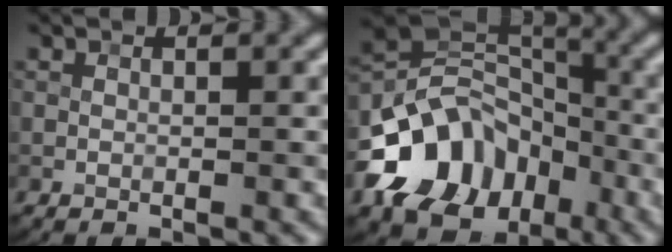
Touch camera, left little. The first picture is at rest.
{"total": 11.1, "force": [-5.2, 8.0, 5.7], "torque": [-0.101, 0.008, -0.104]}